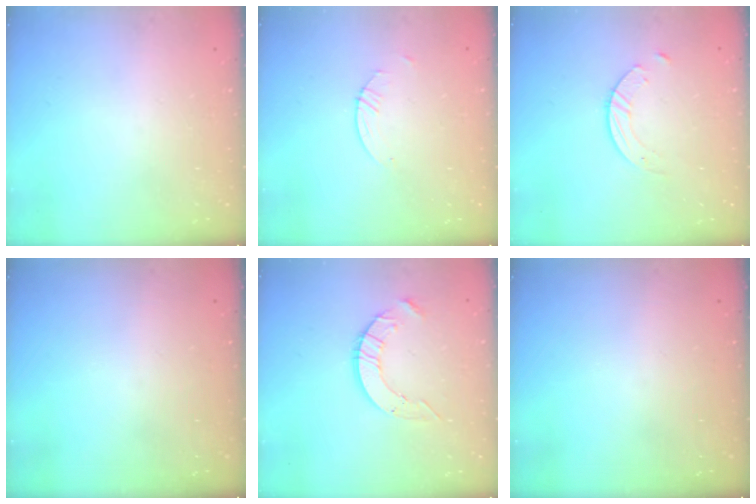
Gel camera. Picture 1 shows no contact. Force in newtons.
{"total": 0.8, "press": 0.8, "slide": 0.2}
{"total": 1.4, "press": 1.4, "slide": 0.2}
{"total": 0.0}
{"total": 7.0, "press": 7.0, "slide": 0.4}
{"total": 0.0}